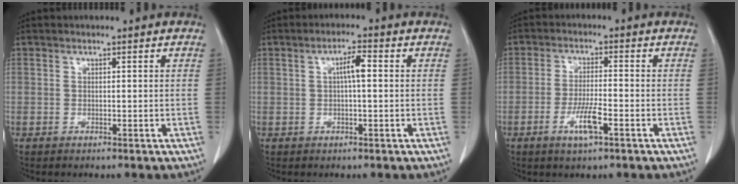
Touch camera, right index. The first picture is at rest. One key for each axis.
{"total": 3.1, "fx": 0.4, "fy": 0.4, "fz": 3.0, "tx": -0.053, "ty": 0.007, "tz": 0.005}
{"total": 5.2, "fx": -2.4, "fy": 0.5, "fz": 4.6, "tx": -0.091, "ty": -0.007, "tz": -0.045}